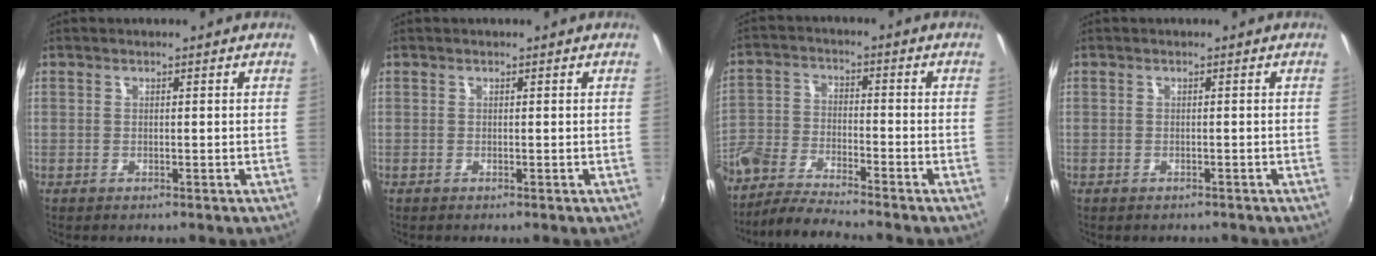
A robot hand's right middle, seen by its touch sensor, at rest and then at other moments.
{"total": 0.0}
{"total": 8.8, "force": [-7.2, 2.1, 4.5], "torque": [-0.103, -0.011, -0.149]}
{"total": 1.3, "force": [-1.1, 0.6, 0.3], "torque": [-0.010, -0.005, -0.014]}